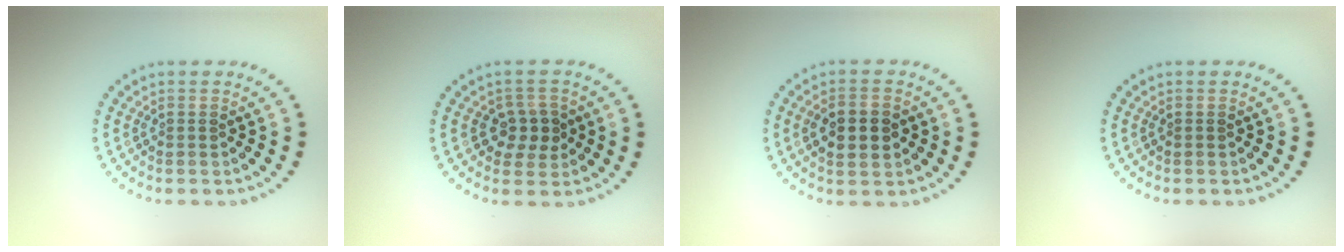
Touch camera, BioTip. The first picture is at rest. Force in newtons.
{"total": 2.7, "press": 2.6, "slide": 0.8}
{"total": 3.1, "press": 3.1, "slide": 0.2}
{"total": 0.0}